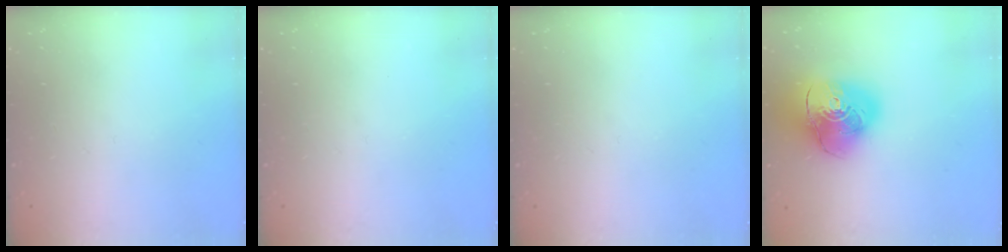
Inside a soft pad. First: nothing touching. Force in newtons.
{"total": 0.0}
{"total": 0.0}
{"total": 18.0, "press": 17.8, "slide": 2.4}